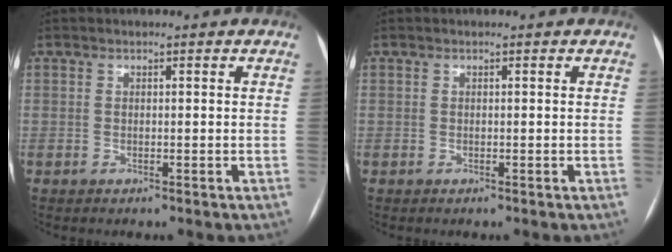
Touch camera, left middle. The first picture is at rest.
{"total": 0.0}